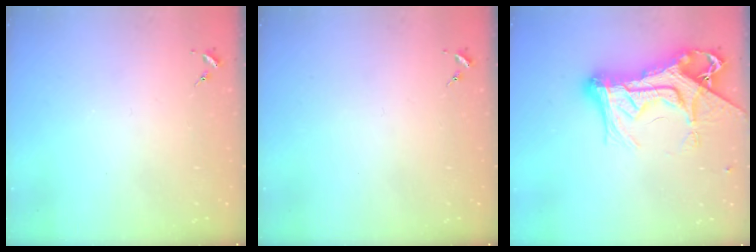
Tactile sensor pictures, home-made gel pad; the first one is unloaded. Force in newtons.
{"total": 0.0}
{"total": 21.5, "press": 21.4, "slide": 2.2}